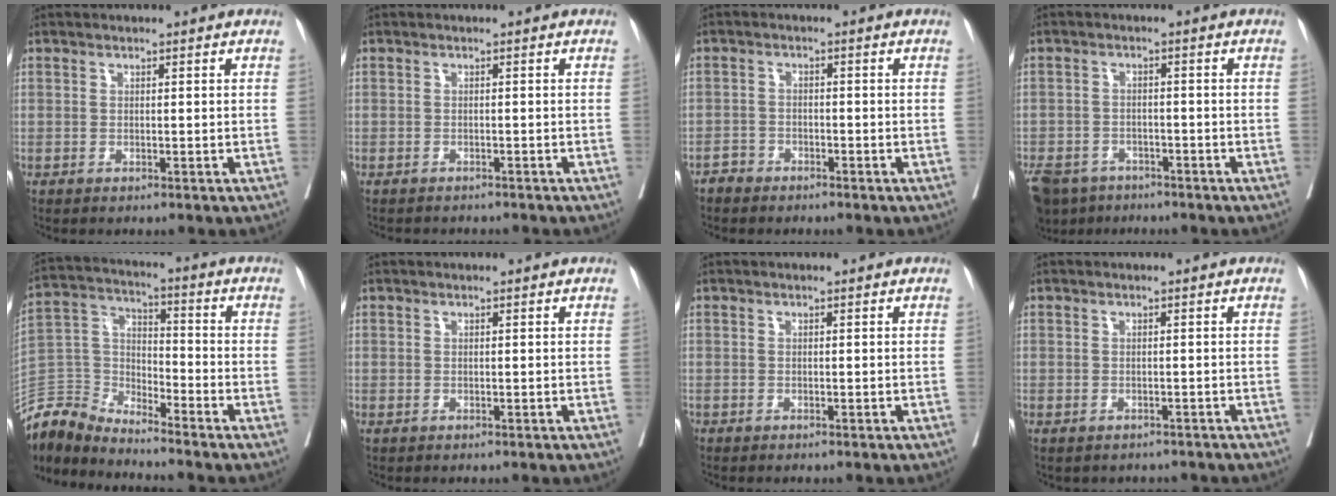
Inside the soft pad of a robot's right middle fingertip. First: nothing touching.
{"total": 4.6, "force": [-4.2, 0.9, 1.4], "torque": [-0.013, -0.002, -0.053]}
{"total": 2.1, "force": [-1.8, 1.0, -0.1], "torque": [0.001, 0.005, -0.036]}
{"total": 9.3, "force": [-7.1, 5.1, 3.0], "torque": [-0.066, -0.011, -0.111]}
{"total": 8.8, "force": [-8.8, 0.5, -0.2], "torque": [0.000, 0.024, -0.182]}
{"total": 0.0}
{"total": 0.0}
{"total": 3.6, "force": [-3.1, 1.6, 0.8], "torque": [-0.006, 0.005, -0.034]}